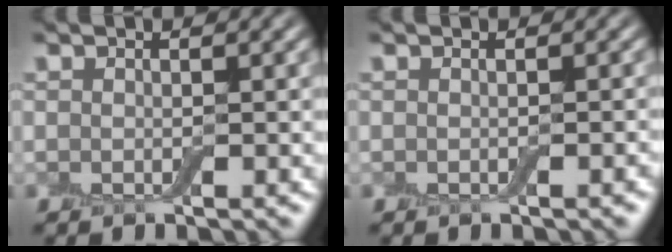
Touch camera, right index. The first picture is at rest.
{"total": 0.6, "force": [-0.3, 0.0, 0.5], "torque": [-0.005, 0.002, -0.004]}